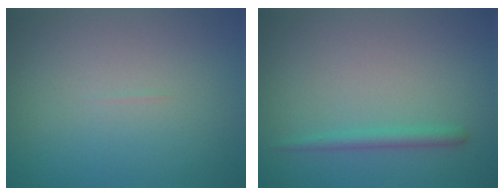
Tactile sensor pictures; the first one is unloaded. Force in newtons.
{"total": 1.4, "press": 1.4, "slide": 0.1}